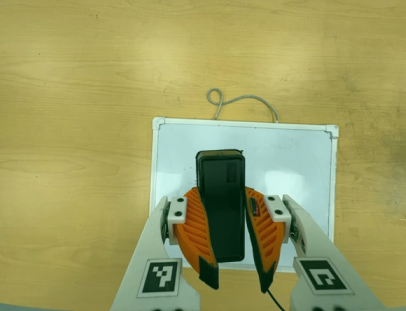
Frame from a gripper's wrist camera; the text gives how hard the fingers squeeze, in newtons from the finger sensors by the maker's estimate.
{"total": 12.1, "left": 8.3, "right": 15.9}